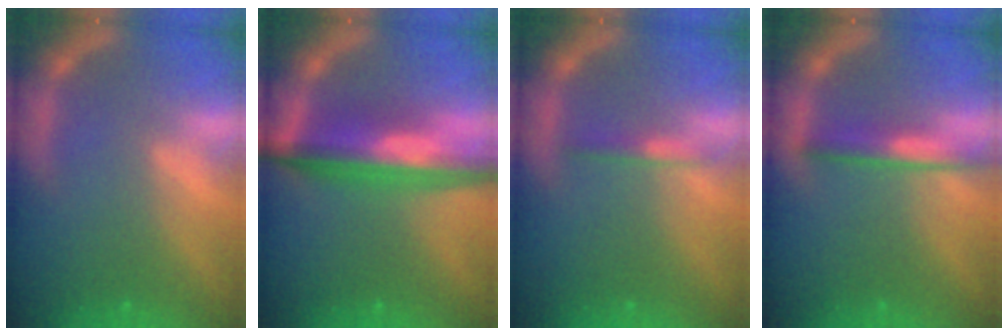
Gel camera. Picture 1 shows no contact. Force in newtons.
{"total": 8.0}
{"total": 1.4}
{"total": 3.0}